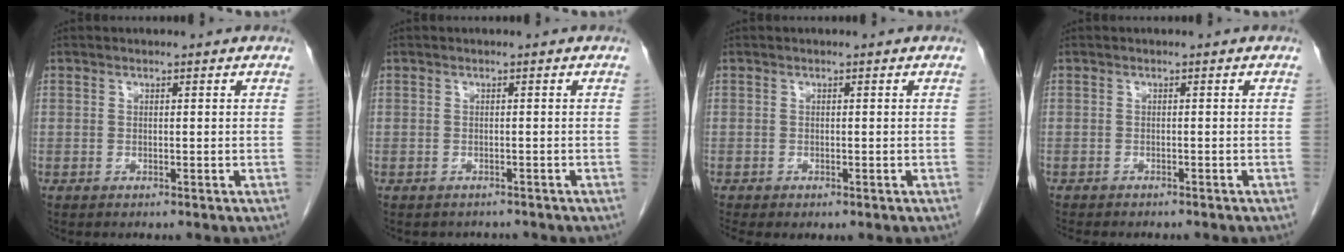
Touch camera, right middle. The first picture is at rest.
{"total": 2.4, "force": [-2.1, 1.1, 0.1], "torque": [-0.003, 0.000, -0.027]}
{"total": 1.8, "force": [-1.1, 0.9, 1.1], "torque": [-0.015, -0.003, -0.012]}
{"total": 6.3, "force": [-5.4, 1.6, 2.7], "torque": [-0.035, -0.007, -0.067]}